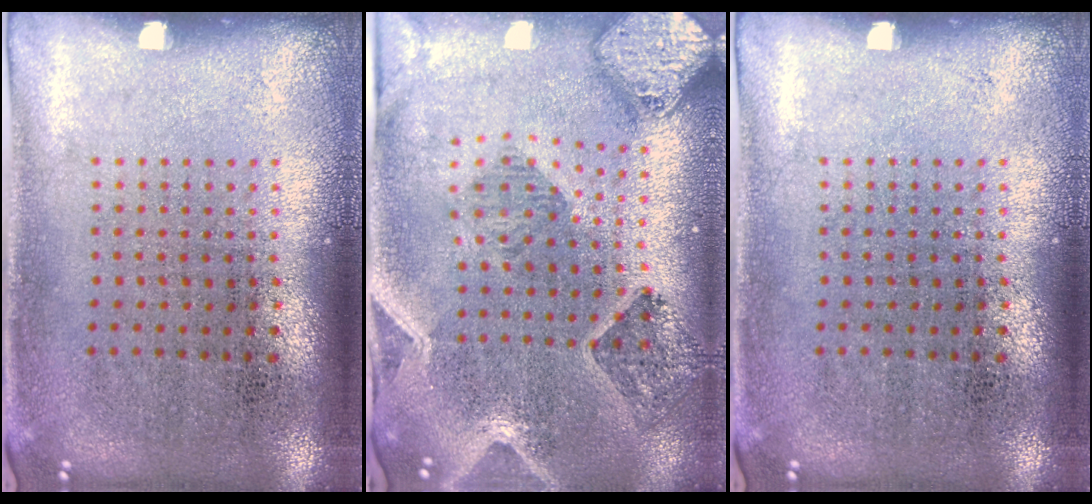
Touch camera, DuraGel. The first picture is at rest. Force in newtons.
{"total": 1.8, "press": 1.7, "slide": 0.5}
{"total": 0.0}